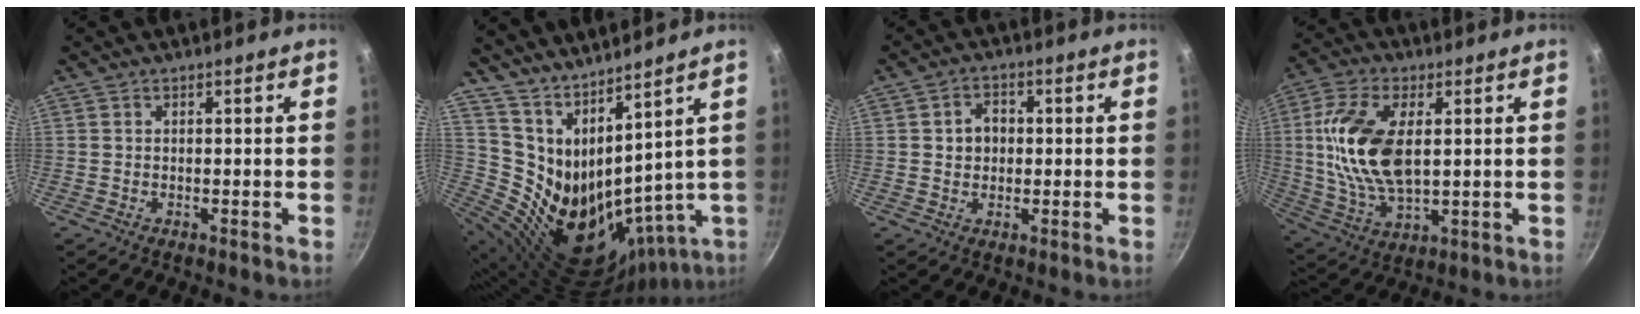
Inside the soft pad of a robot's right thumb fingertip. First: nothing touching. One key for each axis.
{"total": 16.9, "fx": 11.2, "fy": 7.4, "fz": 10.2, "tx": -0.169, "ty": -0.093, "tz": 0.235}
{"total": 4.6, "fx": 0.4, "fy": 3.8, "fz": 2.6, "tx": -0.016, "ty": 0.007, "tz": 0.002}
{"total": 16.8, "fx": 2.4, "fy": 8.8, "fz": 14.0, "tx": -0.268, "ty": -0.002, "tz": 0.048}